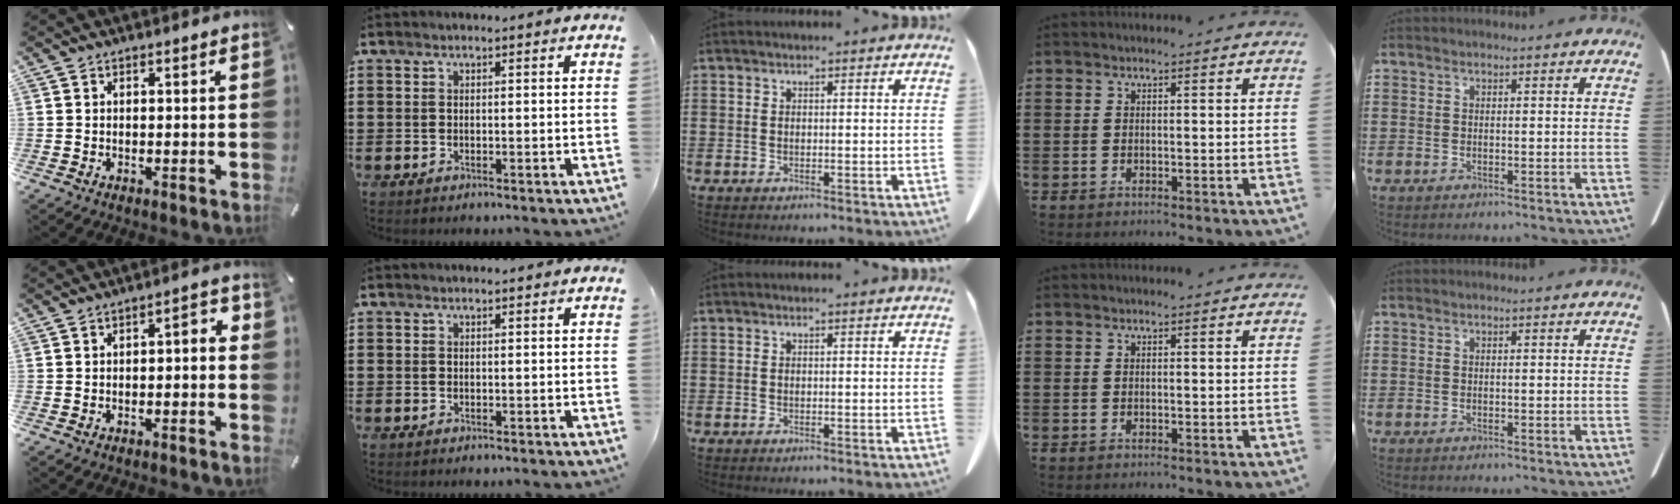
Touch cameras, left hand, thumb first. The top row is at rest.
{"thumb": {"total": 3.7, "force": [-2.0, 1.7, 2.5], "torque": [-0.042, 0.019, -0.040]}}